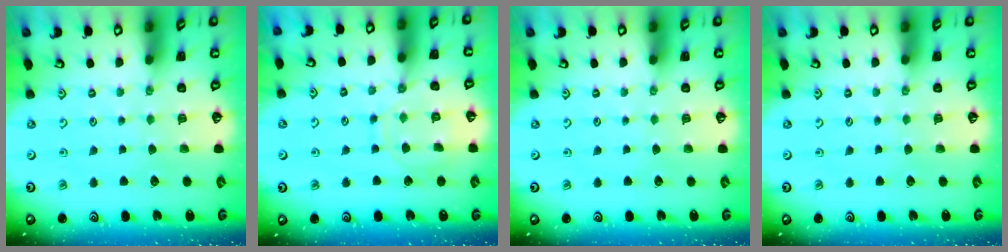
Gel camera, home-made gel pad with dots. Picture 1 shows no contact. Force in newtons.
{"total": 10.5, "press": 10.5, "slide": 0.6}
{"total": 0.0}
{"total": 0.0}